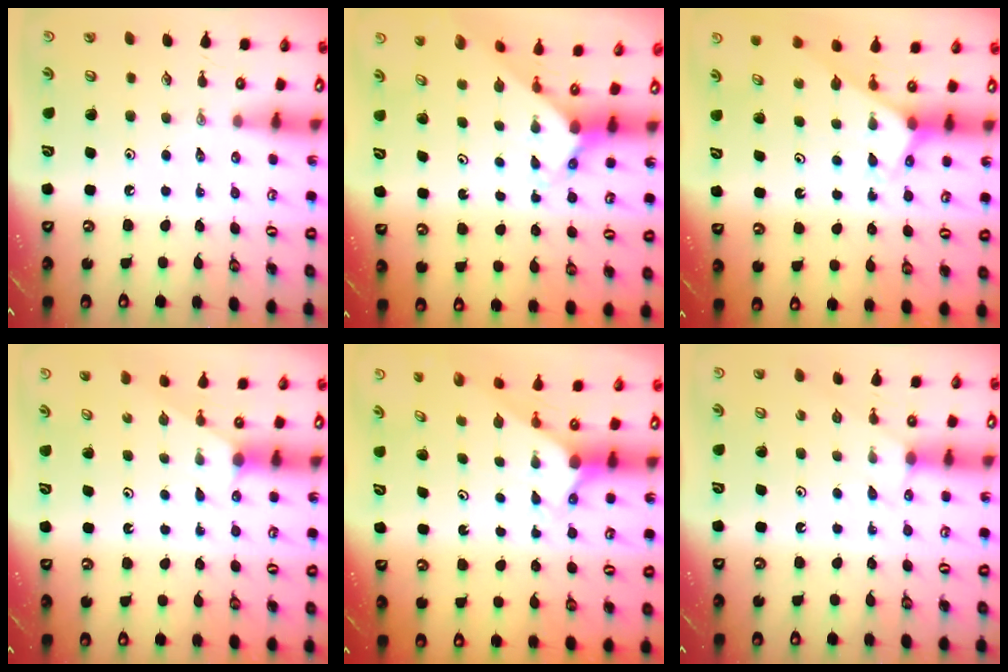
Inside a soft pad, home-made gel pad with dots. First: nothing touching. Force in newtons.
{"total": 3.8, "press": 3.8, "slide": 0.4}
{"total": 3.1, "press": 3.1, "slide": 0.2}
{"total": 1.0, "press": 1.0, "slide": 0.2}
{"total": 2.1, "press": 2.1, "slide": 0.2}
{"total": 2.7, "press": 2.7, "slide": 0.3}